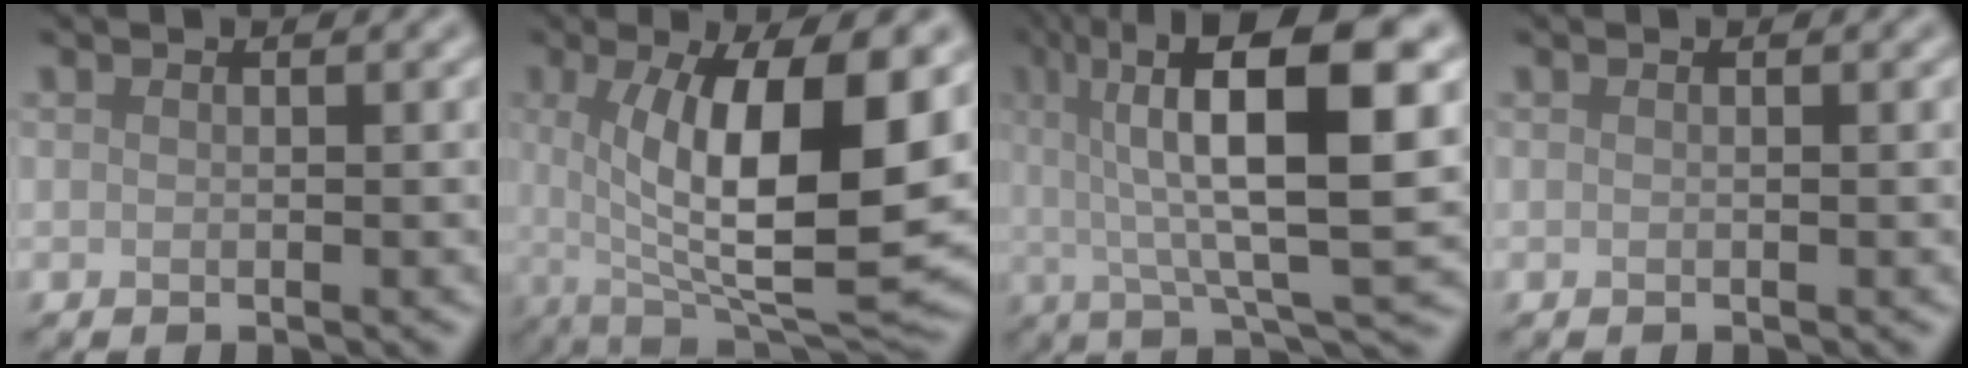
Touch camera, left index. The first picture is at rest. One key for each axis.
{"total": 12.9, "fx": 1.3, "fy": 4.0, "fz": 12.2, "tx": -0.179, "ty": -0.008, "tz": 0.021}
{"total": 12.6, "fx": 3.8, "fy": 3.1, "fz": 11.6, "tx": -0.175, "ty": 0.015, "tz": 0.063}
{"total": 0.0}